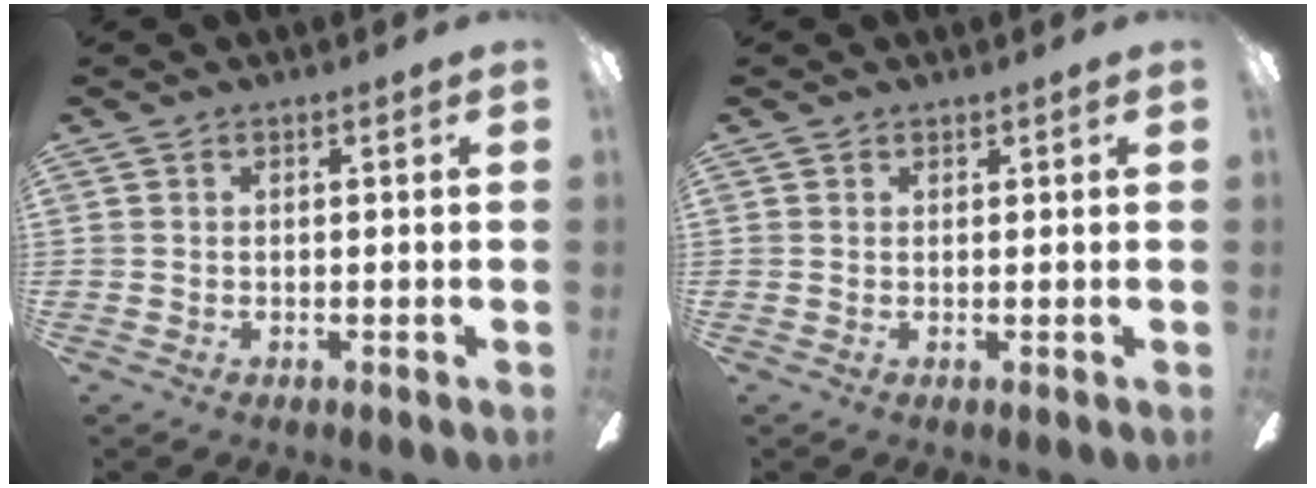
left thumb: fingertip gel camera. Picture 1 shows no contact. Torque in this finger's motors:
{"motor_torque": [-0.17, -0.01, -0.21, 0.08, -0.03]}